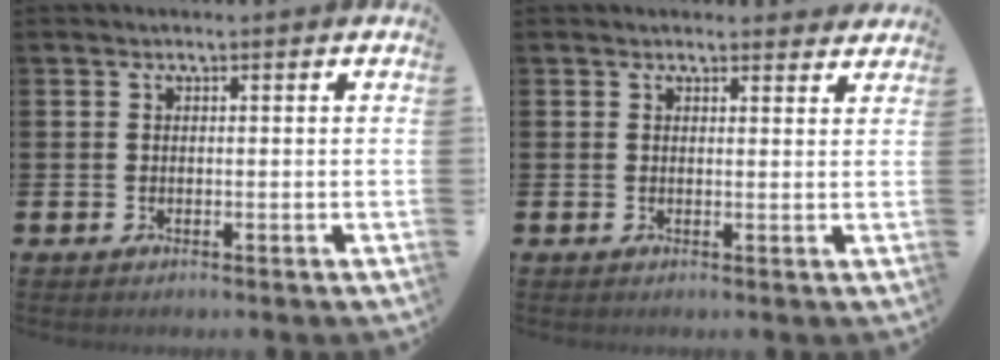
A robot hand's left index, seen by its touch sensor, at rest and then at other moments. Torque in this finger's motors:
{"motor_torque": [0.99, -1.15, 0.42, 0.09]}